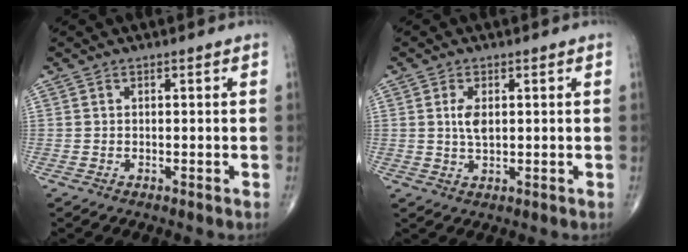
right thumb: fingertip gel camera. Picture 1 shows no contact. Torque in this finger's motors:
{"motor_torque": [0.84, 0.74, 0.35, -0.21, -0.02]}